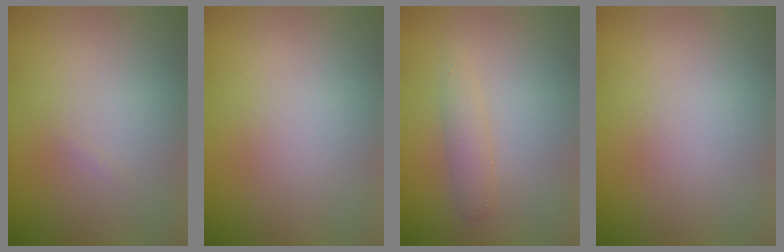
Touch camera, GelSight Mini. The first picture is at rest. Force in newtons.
{"total": 0.0}
{"total": 1.4, "press": 1.4, "slide": 0.1}
{"total": 0.0}